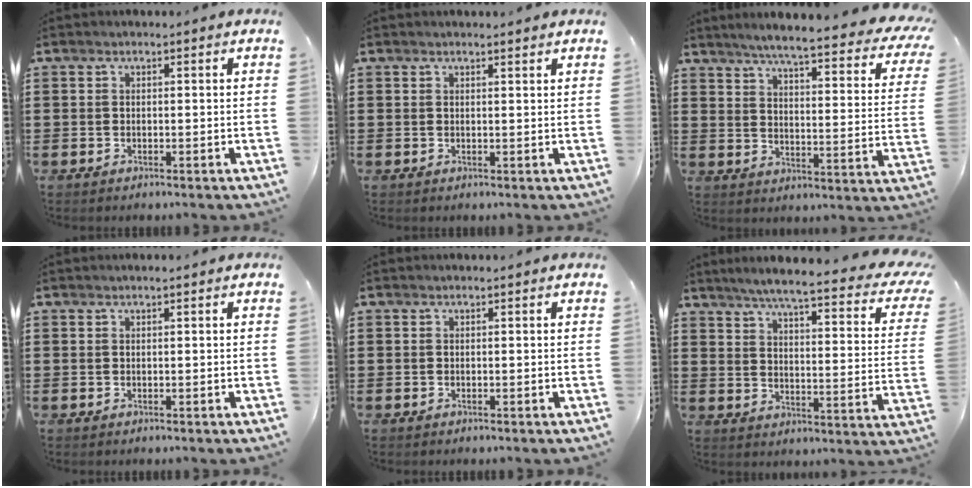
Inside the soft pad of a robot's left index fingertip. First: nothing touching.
{"total": 1.1, "force": [1.0, 0.0, 0.4], "torque": [-0.009, -0.001, 0.020]}
{"total": 5.9, "force": [4.8, -0.6, 3.4], "torque": [-0.078, -0.040, 0.072]}
{"total": 0.0}
{"total": 0.0}
{"total": 6.1, "force": [4.8, -0.4, 3.8], "torque": [-0.086, -0.040, 0.072]}